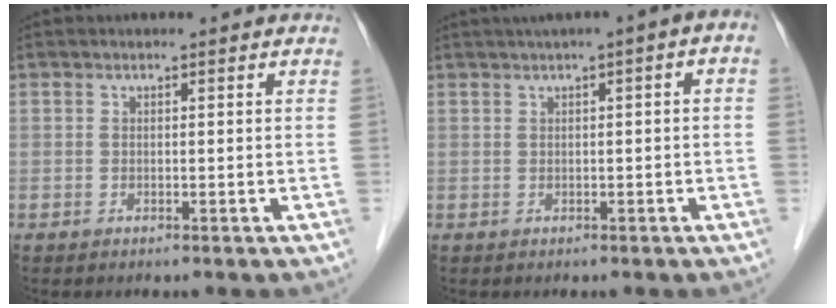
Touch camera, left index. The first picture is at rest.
{"total": 4.3, "force": [1.2, 0.6, 4.1], "torque": [-0.056, 0.022, 0.015]}